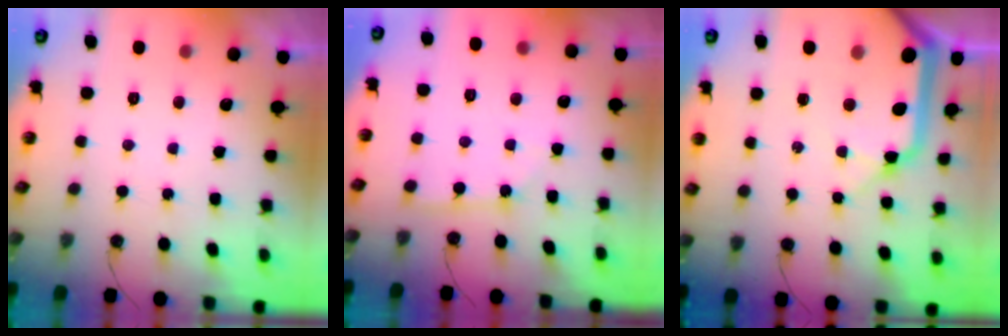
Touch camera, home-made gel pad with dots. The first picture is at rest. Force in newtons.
{"total": 1.8, "press": 1.8, "slide": 0.2}
{"total": 19.0, "press": 18.7, "slide": 3.5}